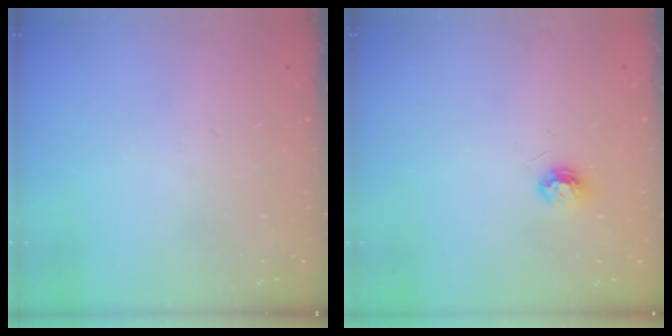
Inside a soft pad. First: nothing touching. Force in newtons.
{"total": 5.7, "press": 5.6, "slide": 0.7}